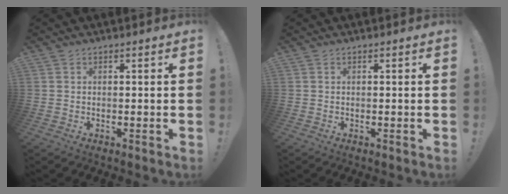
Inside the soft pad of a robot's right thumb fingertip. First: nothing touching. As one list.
[{"total": 0.0}]